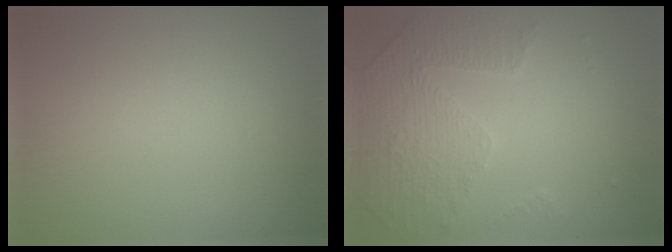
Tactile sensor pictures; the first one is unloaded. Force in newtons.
{"total": 4.8, "press": 3.3, "slide": 3.6}